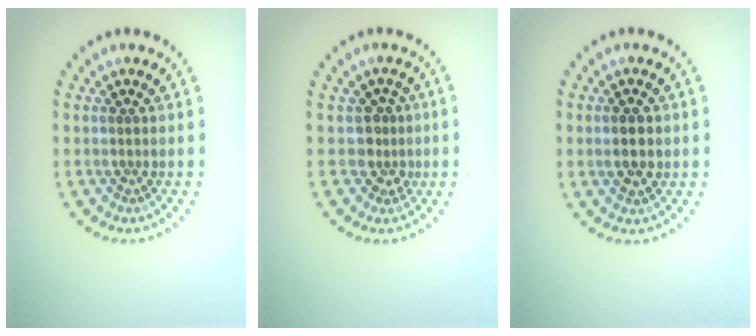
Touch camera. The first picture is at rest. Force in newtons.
{"total": 2.2, "press": 1.6, "slide": 1.4}
{"total": 2.2, "press": 2.2, "slide": 0.2}